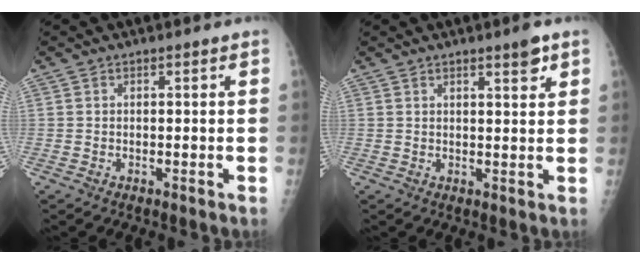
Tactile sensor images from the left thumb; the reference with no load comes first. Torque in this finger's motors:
{"motor_torque": [0.21, 0.08, -0.27, -0.08, 0.02]}